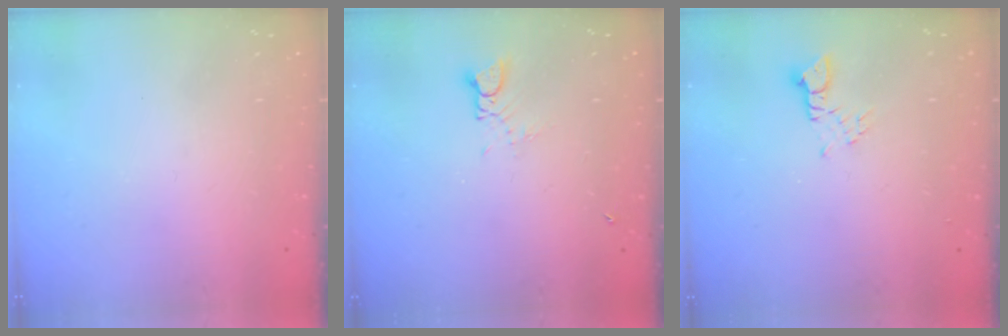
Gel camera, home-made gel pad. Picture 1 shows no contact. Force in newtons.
{"total": 2.7, "press": 2.7, "slide": 0.2}
{"total": 2.2, "press": 2.2, "slide": 0.1}